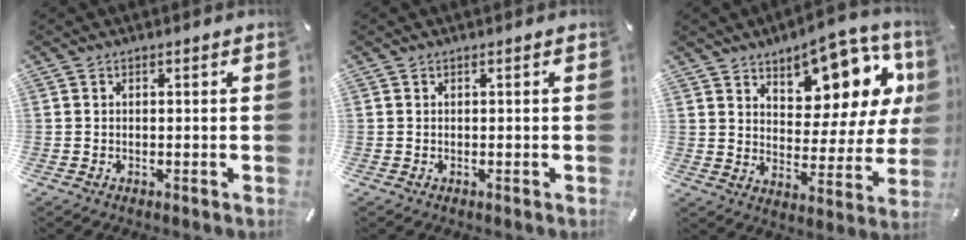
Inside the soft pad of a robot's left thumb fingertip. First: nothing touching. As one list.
[{"total": 0.0}, {"total": 13.3, "force": [9.3, 7.0, 6.3], "torque": [-0.076, -0.086, 0.161]}]